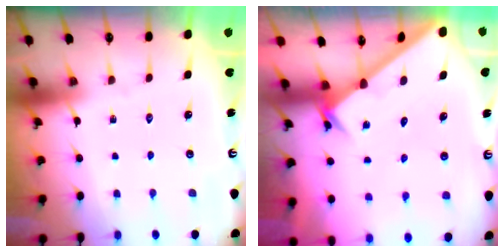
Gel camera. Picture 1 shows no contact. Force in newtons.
{"total": 2.2, "press": 2.2, "slide": 0.2}